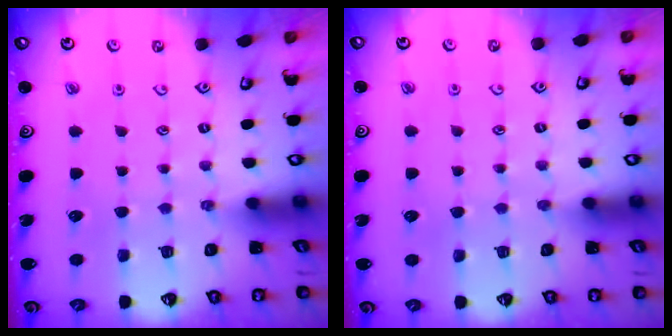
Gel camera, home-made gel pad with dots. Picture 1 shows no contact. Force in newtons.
{"total": 0.9, "press": 0.9, "slide": 0.1}